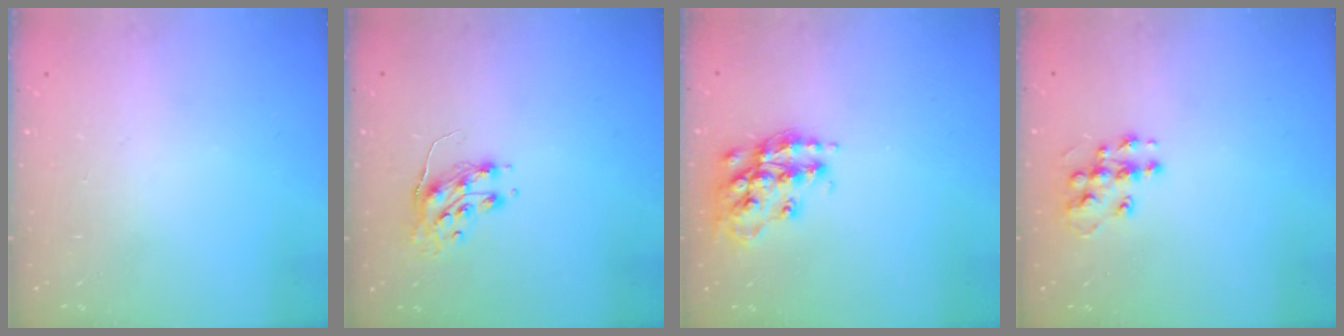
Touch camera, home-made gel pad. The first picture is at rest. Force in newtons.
{"total": 8.9, "press": 8.9, "slide": 0.3}
{"total": 15.1, "press": 15.0, "slide": 1.0}
{"total": 9.6, "press": 9.6, "slide": 0.5}